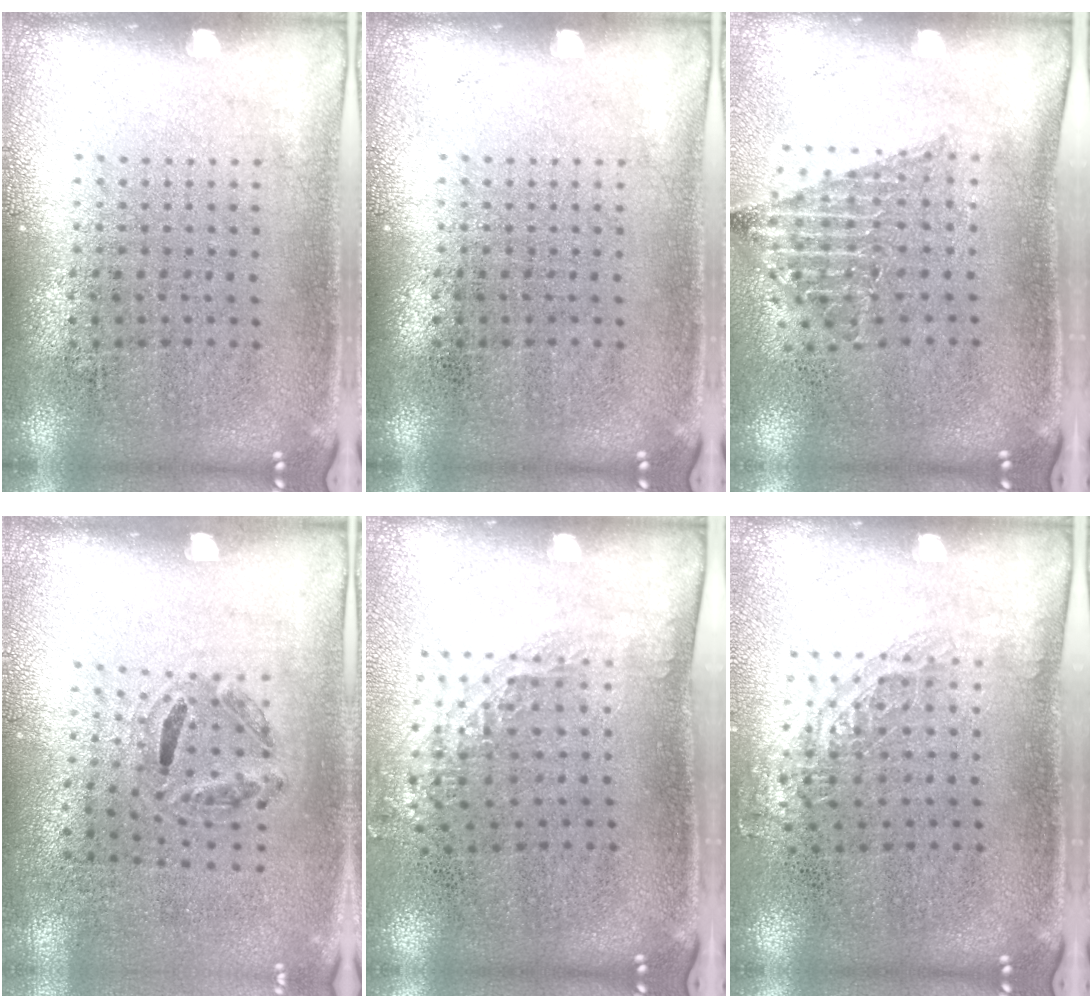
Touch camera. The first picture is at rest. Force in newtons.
{"total": 0.0}
{"total": 1.3, "press": 1.0, "slide": 0.9}
{"total": 1.1, "press": 0.6, "slide": 0.9}
{"total": 1.2, "press": 1.0, "slide": 0.8}
{"total": 0.8, "press": 0.8, "slide": 0.2}